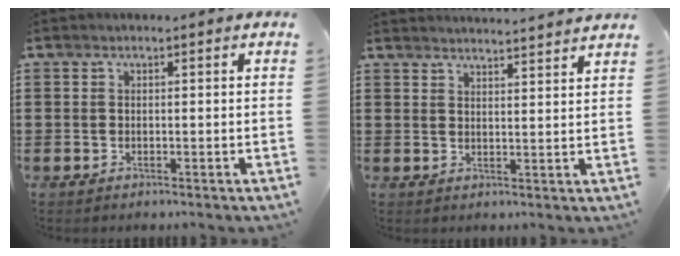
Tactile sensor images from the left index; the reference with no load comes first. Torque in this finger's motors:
{"motor_torque": [-0.11, 0.02, 0.16, 0.09]}